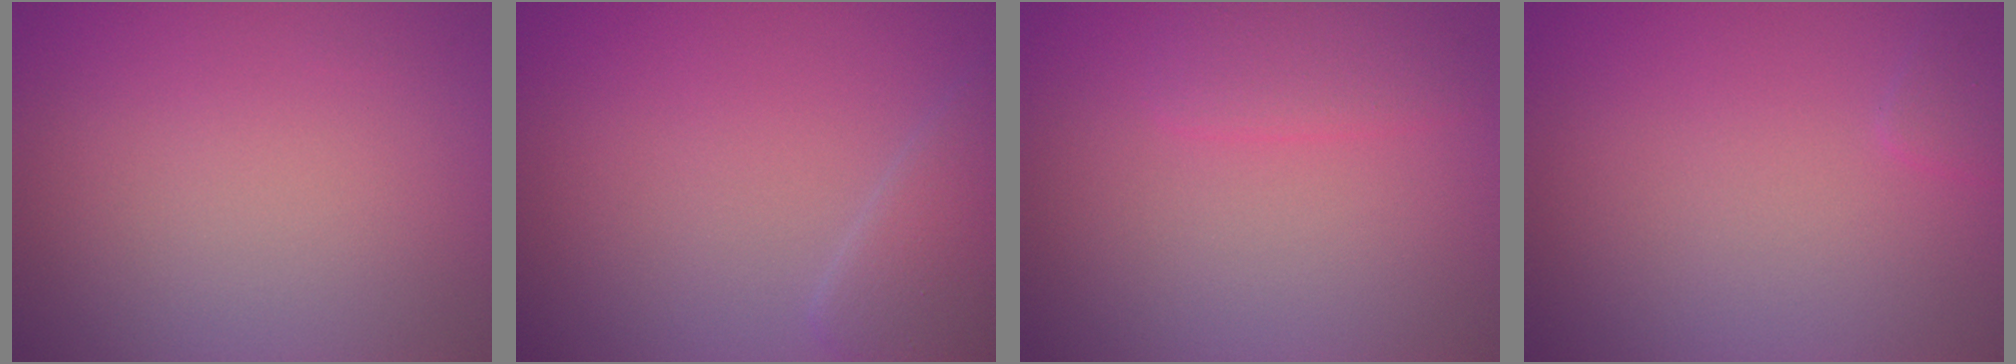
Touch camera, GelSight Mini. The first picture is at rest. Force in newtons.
{"total": 2.7, "press": 2.6, "slide": 0.2}
{"total": 1.9, "press": 1.9, "slide": 0.2}
{"total": 0.8, "press": 0.7, "slide": 0.2}